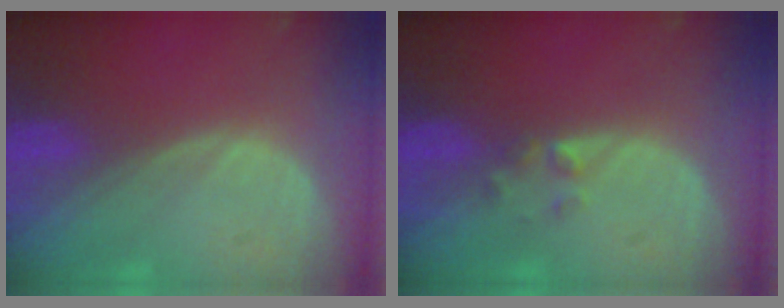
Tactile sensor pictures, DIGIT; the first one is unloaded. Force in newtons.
{"total": 1.6, "press": 1.4, "slide": 0.9}